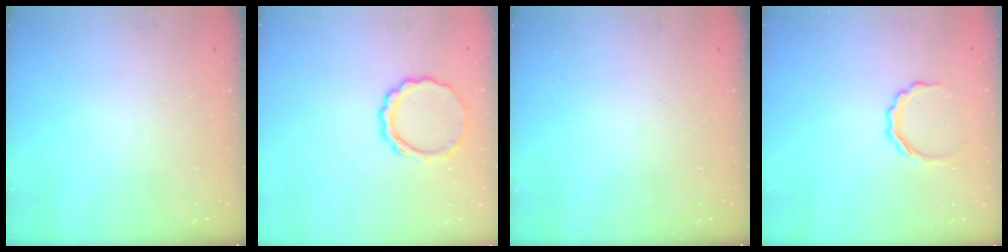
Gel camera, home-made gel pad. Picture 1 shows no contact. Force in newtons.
{"total": 8.2, "press": 8.1, "slide": 0.8}
{"total": 0.0}
{"total": 4.9, "press": 4.9, "slide": 0.7}